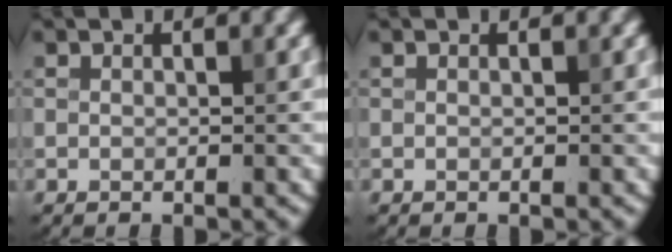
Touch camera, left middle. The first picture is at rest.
{"total": 0.0}